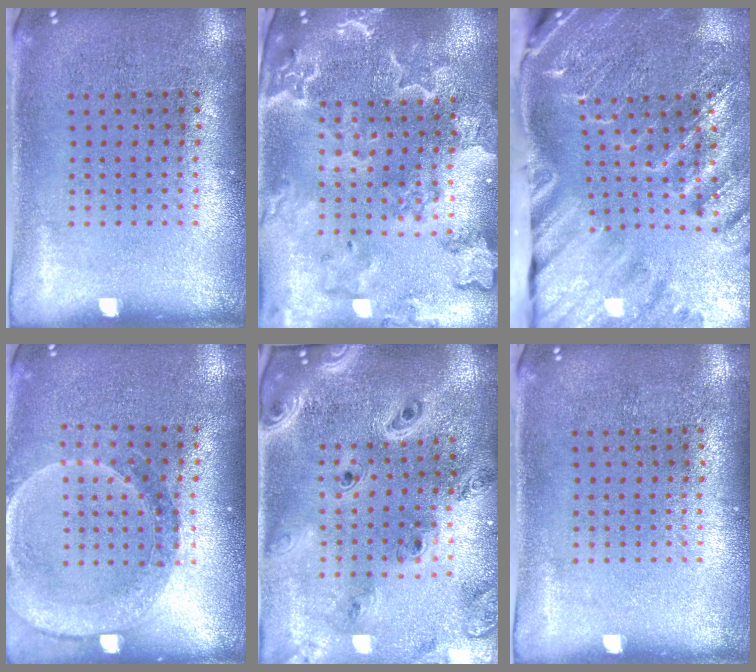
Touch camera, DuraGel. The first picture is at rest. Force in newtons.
{"total": 3.3, "press": 3.0, "slide": 1.5}
{"total": 3.3, "press": 3.1, "slide": 0.9}
{"total": 1.5, "press": 1.5, "slide": 0.3}
{"total": 2.6, "press": 2.3, "slide": 1.2}
{"total": 0.0}